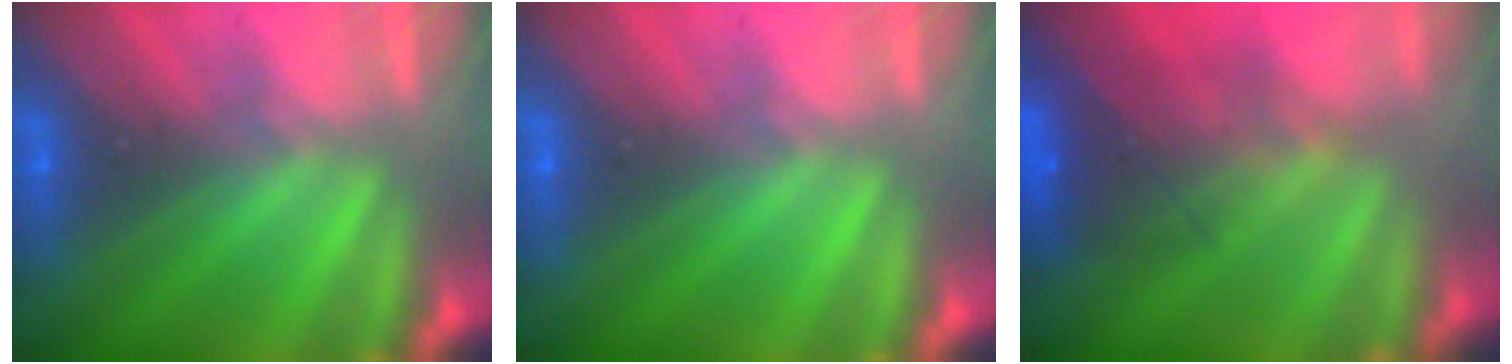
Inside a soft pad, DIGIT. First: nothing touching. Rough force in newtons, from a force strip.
{"total": 0.0}
{"total": 7.5}